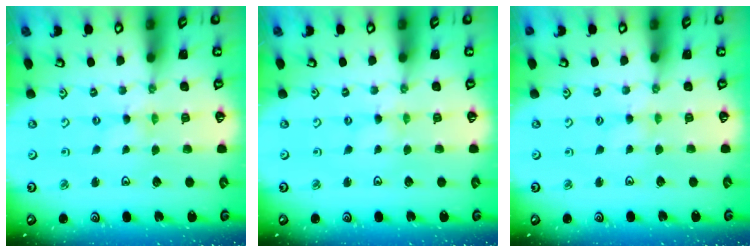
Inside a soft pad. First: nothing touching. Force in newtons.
{"total": 0.0}
{"total": 1.8, "press": 1.8, "slide": 0.2}